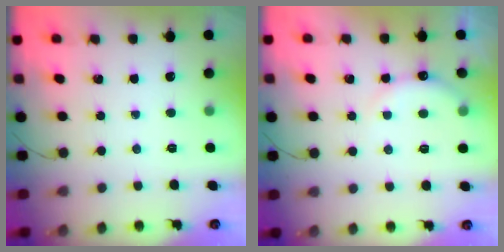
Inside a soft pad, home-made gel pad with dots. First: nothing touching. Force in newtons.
{"total": 6.5, "press": 6.4, "slide": 1.2}